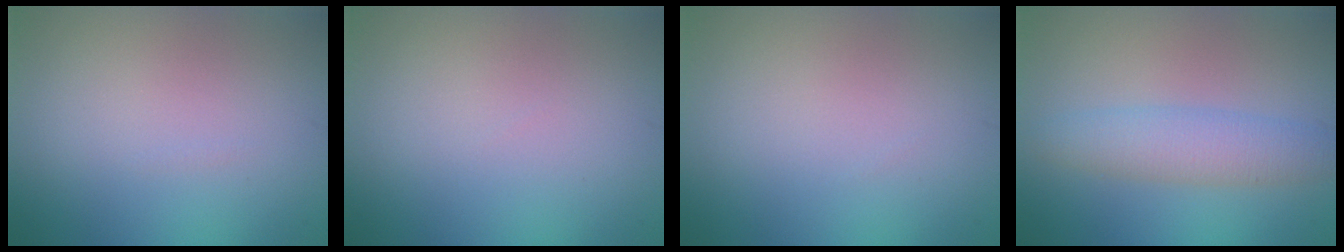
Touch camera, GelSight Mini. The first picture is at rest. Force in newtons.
{"total": 0.0}
{"total": 0.0}
{"total": 3.4, "press": 3.4, "slide": 0.1}